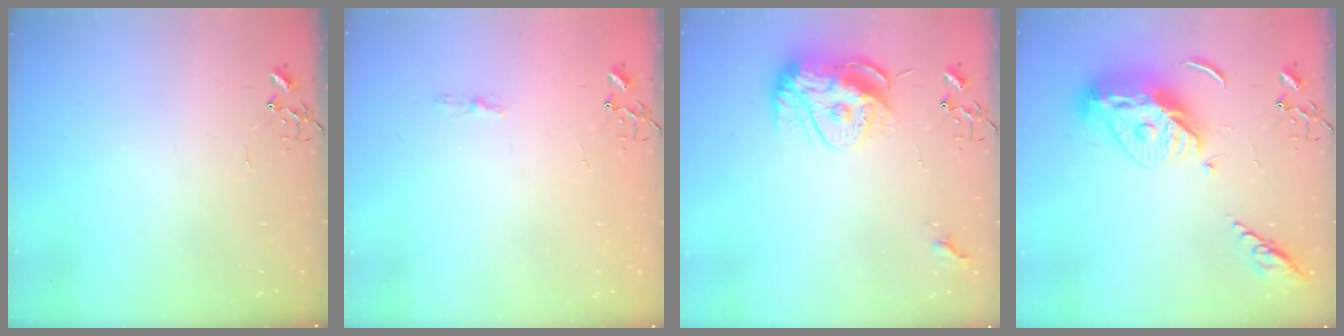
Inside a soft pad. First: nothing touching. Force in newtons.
{"total": 3.2, "press": 3.2, "slide": 0.5}
{"total": 13.7, "press": 13.7, "slide": 1.2}
{"total": 15.0, "press": 14.9, "slide": 1.3}